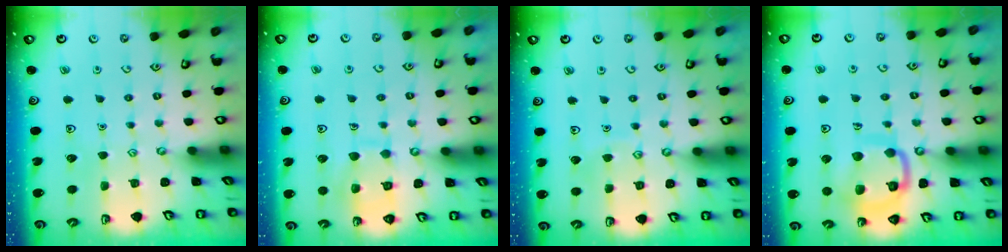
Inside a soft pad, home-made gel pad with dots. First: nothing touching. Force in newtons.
{"total": 9.9, "press": 9.9, "slide": 0.9}
{"total": 3.2, "press": 3.2, "slide": 0.3}
{"total": 13.4, "press": 13.4, "slide": 1.3}